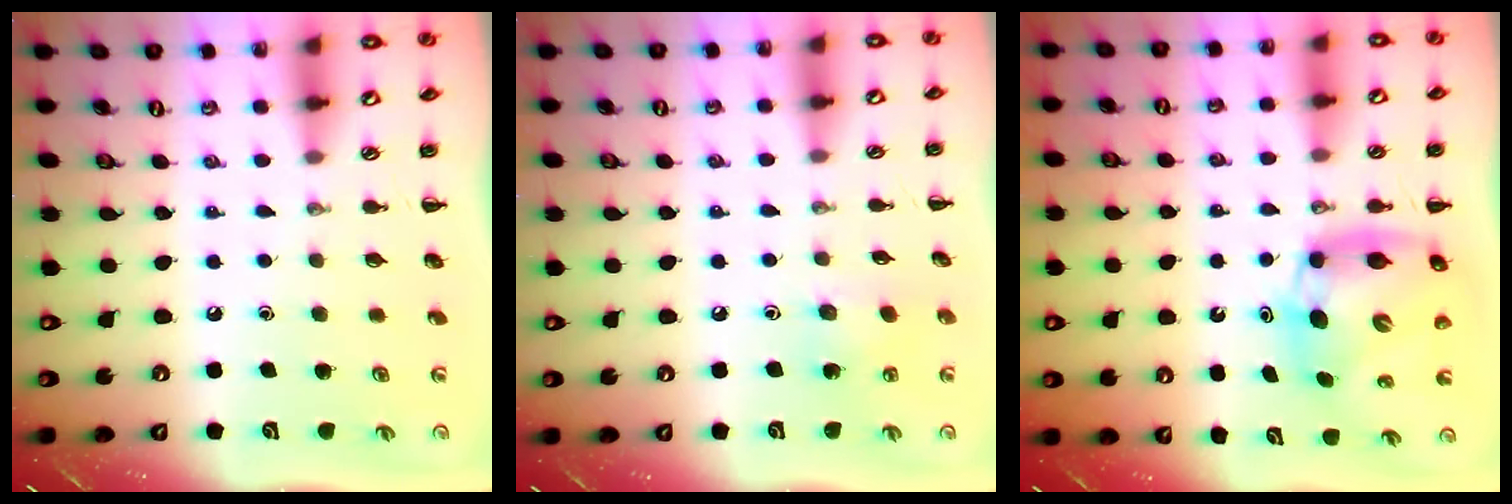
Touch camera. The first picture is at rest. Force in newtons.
{"total": 4.7, "press": 4.6, "slide": 1.1}
{"total": 9.3, "press": 9.0, "slide": 2.3}